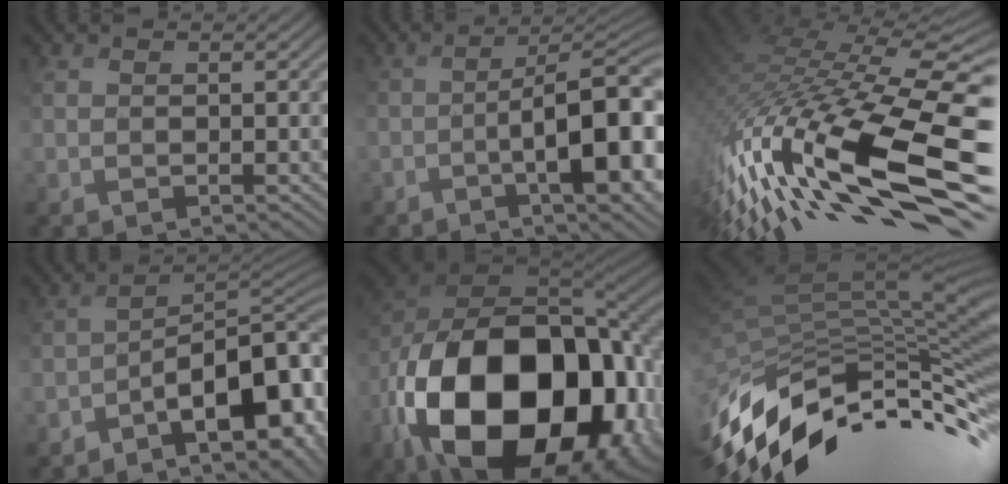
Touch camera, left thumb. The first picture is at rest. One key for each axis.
{"total": 13.6, "fx": -4.5, "fy": 4.1, "fz": 12.2, "tx": -0.152, "ty": 0.000, "tz": -0.050}
{"total": 17.0, "fx": -7.0, "fy": 6.0, "fz": 14.3, "tx": -0.324, "ty": -0.024, "tz": -0.110}
{"total": 10.3, "fx": -6.0, "fy": 4.2, "fz": 7.2, "tx": -0.088, "ty": -0.005, "tz": -0.087}
{"total": 23.0, "fx": -7.3, "fy": 14.8, "fz": 16.0, "tx": -0.382, "ty": -0.065, "tz": -0.089}
{"total": 13.6, "fx": -6.8, "fy": 6.7, "fz": 9.6, "tx": -0.225, "ty": -0.022, "tz": -0.098}